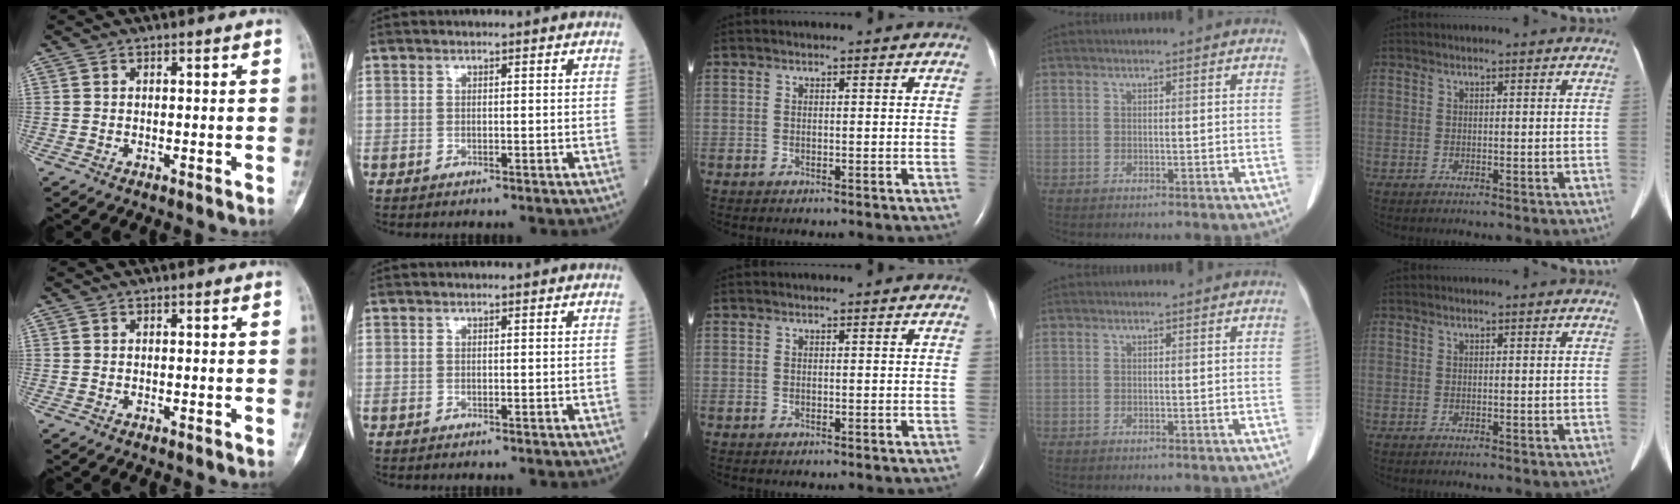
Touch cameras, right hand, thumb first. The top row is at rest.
{}